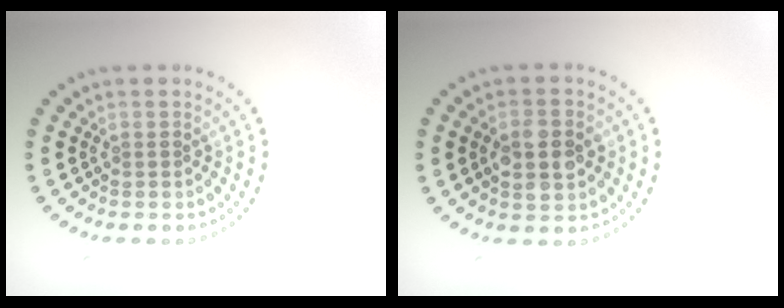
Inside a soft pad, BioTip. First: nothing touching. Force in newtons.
{"total": 4.0, "press": 4.0, "slide": 0.1}